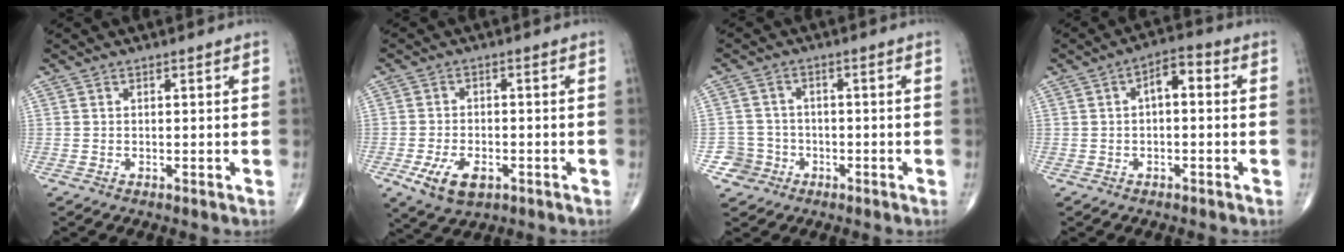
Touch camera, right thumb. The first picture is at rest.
{"total": 7.2, "force": [-3.0, 4.0, 5.2], "torque": [-0.099, 0.001, -0.046]}
{"total": 4.6, "force": [-2.0, 4.1, -0.4], "torque": [0.036, 0.016, -0.039]}
{"total": 5.0, "force": [0.5, 2.5, 4.2], "torque": [-0.054, 0.021, -0.003]}